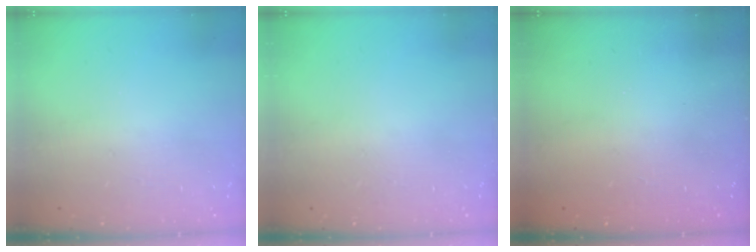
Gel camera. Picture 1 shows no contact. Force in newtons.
{"total": 0.0}
{"total": 2.3, "press": 2.2, "slide": 0.8}